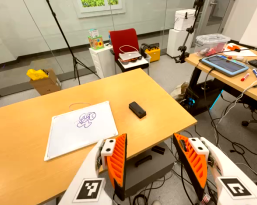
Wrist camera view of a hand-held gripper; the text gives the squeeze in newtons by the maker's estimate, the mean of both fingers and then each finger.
{"total": 0.0}